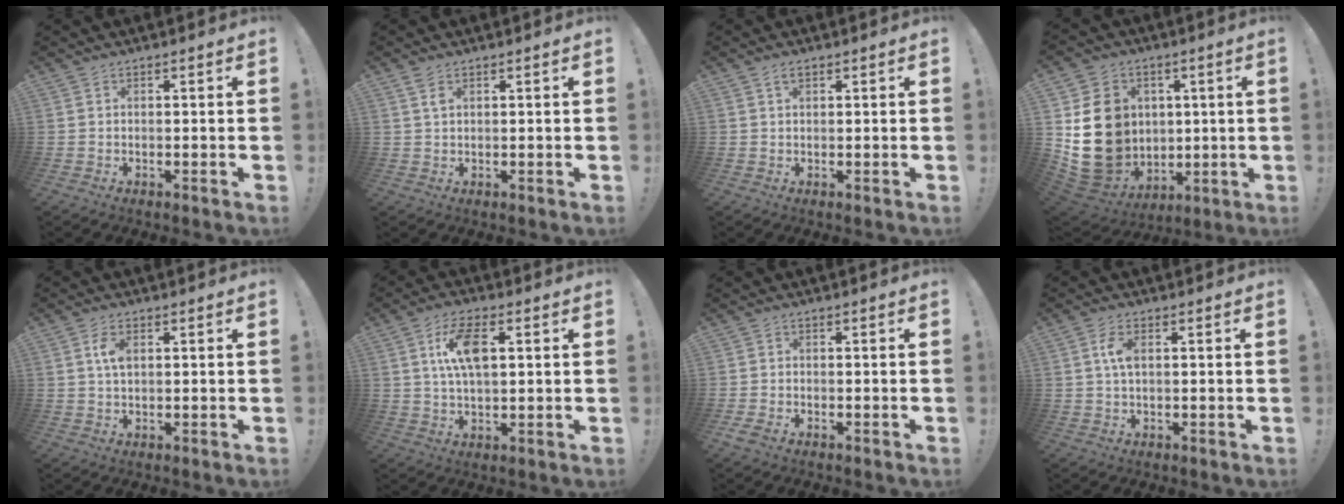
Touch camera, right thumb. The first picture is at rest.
{"total": 2.3, "force": [1.3, 1.0, 1.7], "torque": [-0.031, 0.000, 0.022]}
{"total": 1.8, "force": [0.9, 1.0, 1.2], "torque": [-0.023, 0.002, 0.017]}
{"total": 19.6, "force": [2.5, 16.8, 9.7], "torque": [-0.167, -0.006, 0.077]}
{"total": 4.3, "force": [1.2, 2.2, 3.4], "torque": [-0.059, 0.001, 0.019]}
{"total": 10.3, "force": [2.6, 4.9, 8.8], "torque": [-0.151, 0.003, 0.044]}
{"total": 1.8, "force": [-1.1, 0.9, 1.1], "torque": [-0.020, 0.002, -0.020]}
{"total": 4.4, "force": [0.8, 2.0, 3.8], "torque": [-0.071, 0.000, 0.009]}